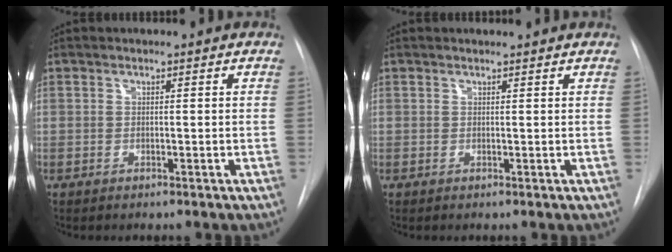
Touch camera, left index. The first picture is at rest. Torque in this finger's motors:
{"motor_torque": [0.16, -0.10, -0.04, -0.01]}